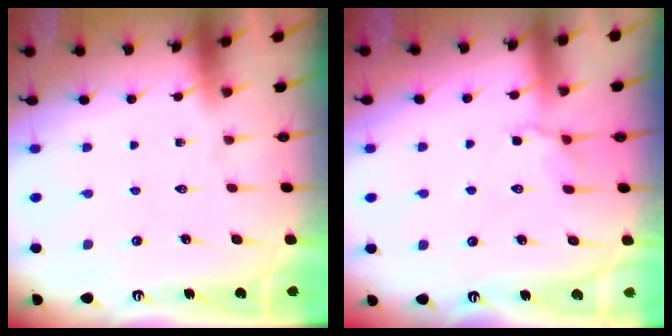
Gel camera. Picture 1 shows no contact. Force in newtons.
{"total": 5.4, "press": 5.0, "slide": 1.8}